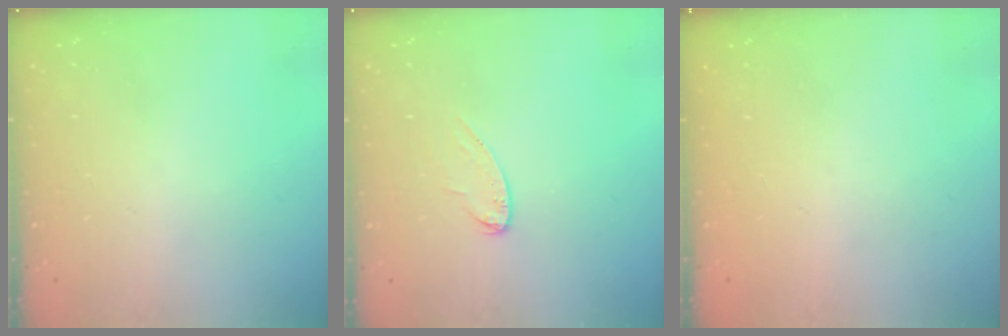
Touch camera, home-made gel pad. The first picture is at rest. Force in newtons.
{"total": 6.8, "press": 6.7, "slide": 0.6}
{"total": 0.0}